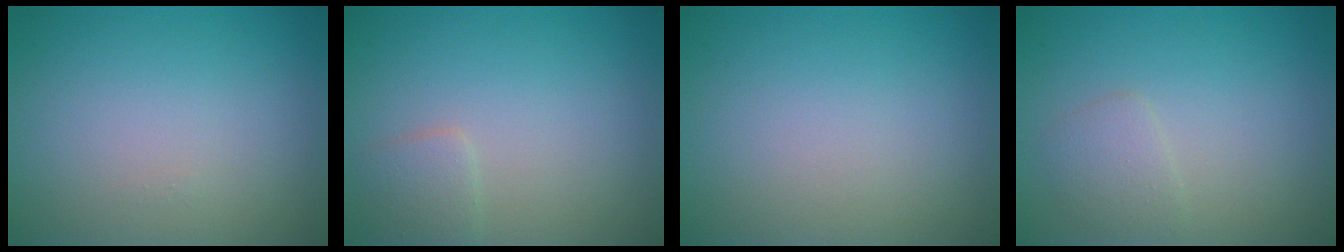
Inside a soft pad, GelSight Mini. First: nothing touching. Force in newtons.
{"total": 1.4, "press": 1.4, "slide": 0.0}
{"total": 0.0}
{"total": 1.5, "press": 1.5, "slide": 0.1}